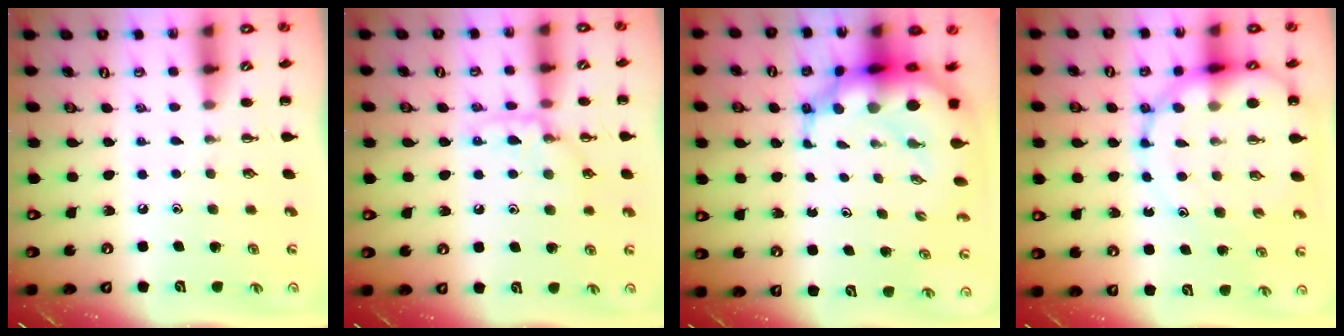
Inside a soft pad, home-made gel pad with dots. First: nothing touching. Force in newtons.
{"total": 10.3, "press": 10.3, "slide": 0.9}
{"total": 12.4, "press": 12.0, "slide": 3.3}
{"total": 15.8, "press": 15.5, "slide": 3.3}